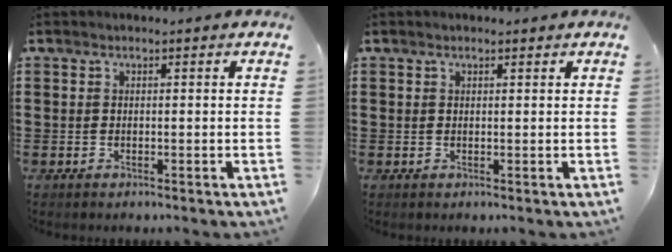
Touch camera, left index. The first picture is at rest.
{"total": 0.7, "force": [0.5, 0.1, 0.4], "torque": [-0.009, 0.001, 0.010]}